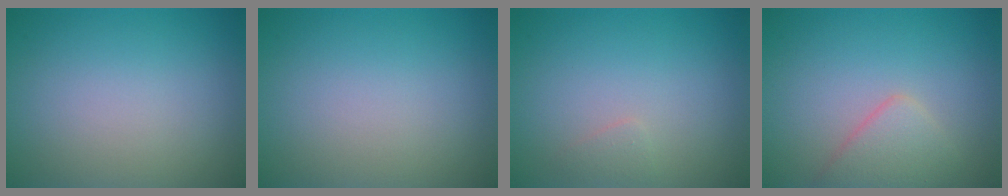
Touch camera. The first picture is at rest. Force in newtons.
{"total": 0.0}
{"total": 0.7, "press": 0.7, "slide": 0.0}
{"total": 2.7, "press": 2.7, "slide": 0.1}